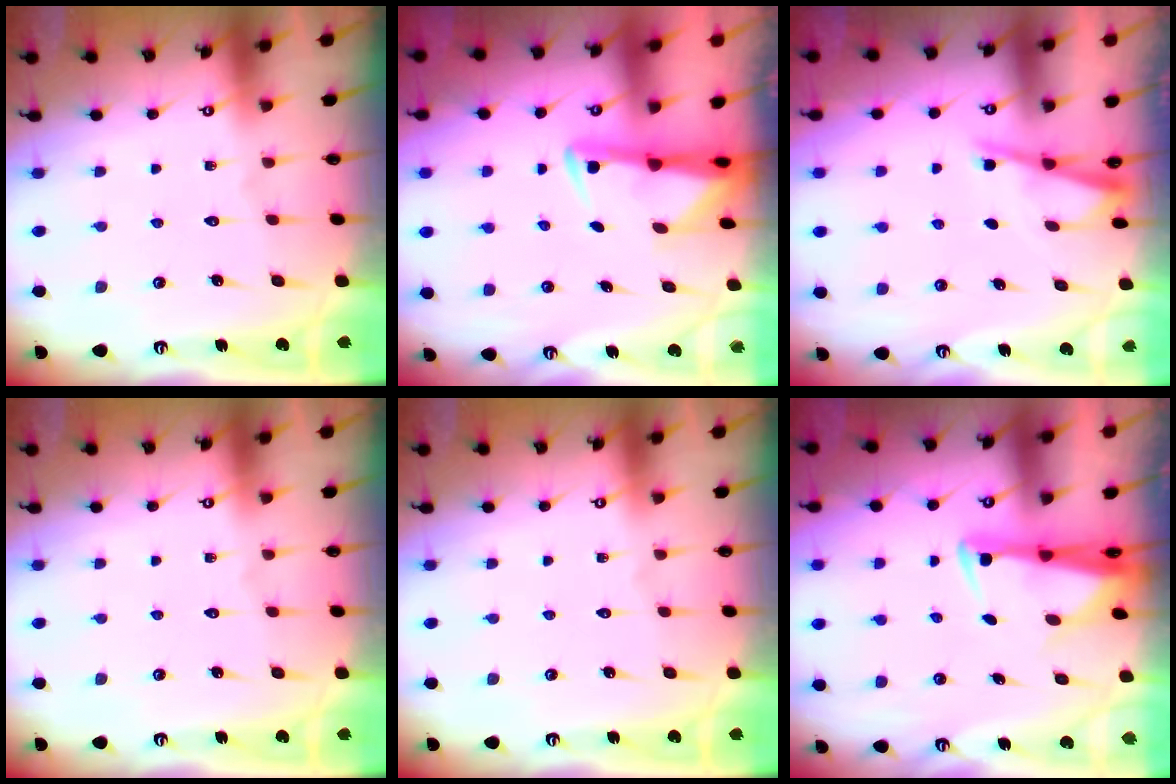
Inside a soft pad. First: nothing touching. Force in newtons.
{"total": 2.7, "press": 2.6, "slide": 0.5}
{"total": 2.5, "press": 2.4, "slide": 0.3}
{"total": 0.0}
{"total": 0.0}
{"total": 2.9, "press": 2.8, "slide": 1.0}